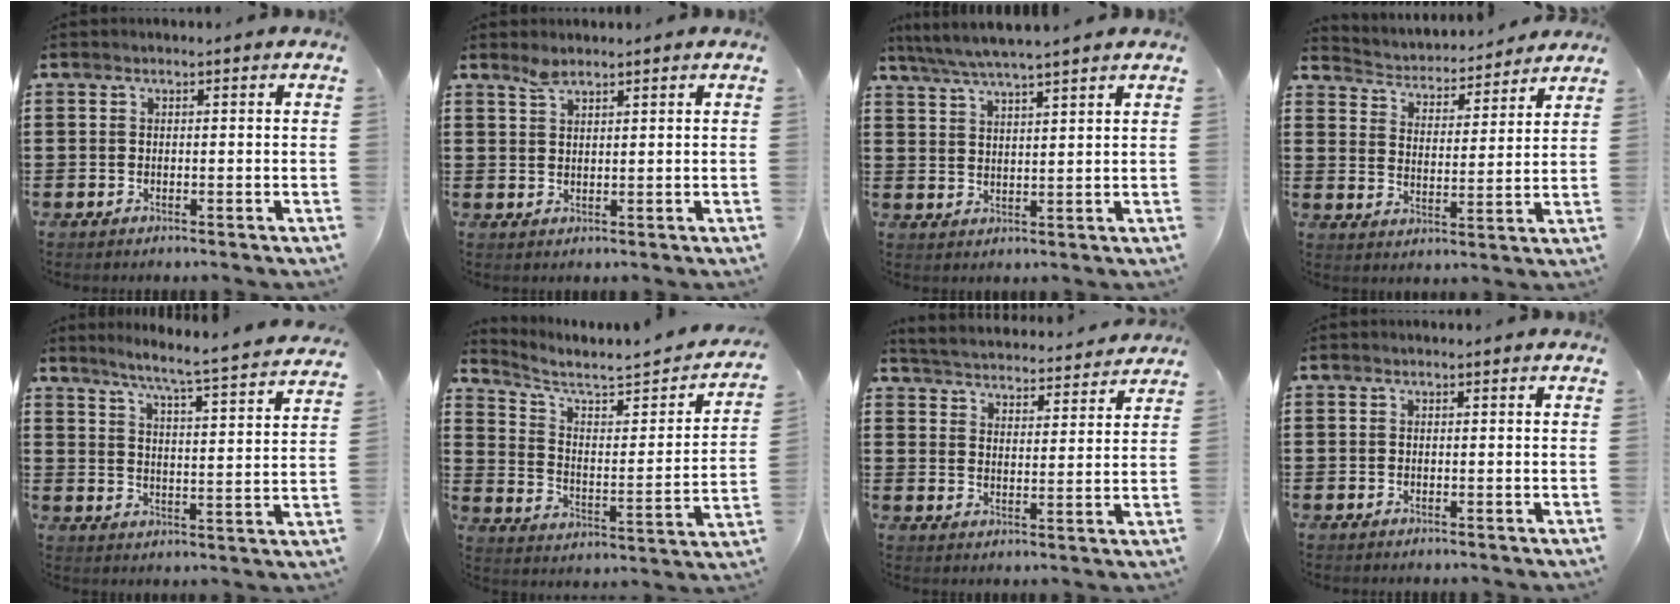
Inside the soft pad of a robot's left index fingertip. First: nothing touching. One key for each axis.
{"total": 2.0, "fx": 1.7, "fy": 0.4, "fz": 0.9, "tx": -0.023, "ty": 0.000, "tz": 0.032}
{"total": 4.5, "fx": 4.0, "fy": -0.2, "fz": 2.0, "tx": -0.050, "ty": -0.014, "tz": 0.071}
{"total": 3.4, "fx": 3.3, "fy": 0.5, "fz": -0.3, "tx": -0.018, "ty": -0.029, "tz": 0.051}
{"total": 6.0, "fx": 5.3, "fy": -1.3, "fz": 2.5, "tx": -0.070, "ty": -0.048, "tz": 0.082}
{"total": 4.3, "fx": 3.4, "fy": 0.9, "fz": 2.4, "tx": -0.071, "ty": -0.030, "tz": 0.047}
{"total": 4.0, "fx": 4.0, "fy": -0.1, "fz": -0.2, "tx": -0.019, "ty": -0.034, "tz": 0.065}
{"total": 0.0}